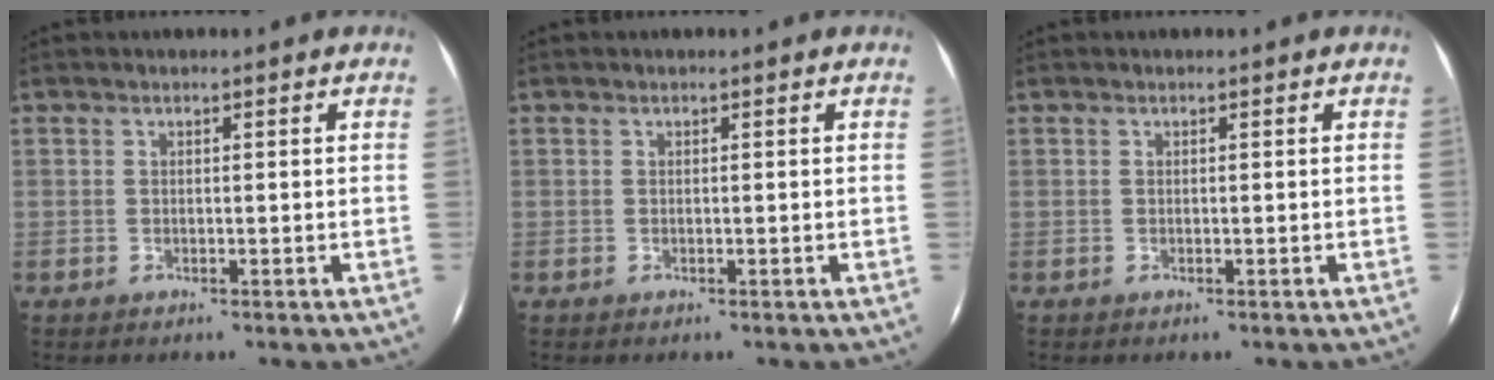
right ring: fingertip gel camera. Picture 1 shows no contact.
{"total": 0.0}
{"total": 0.0}